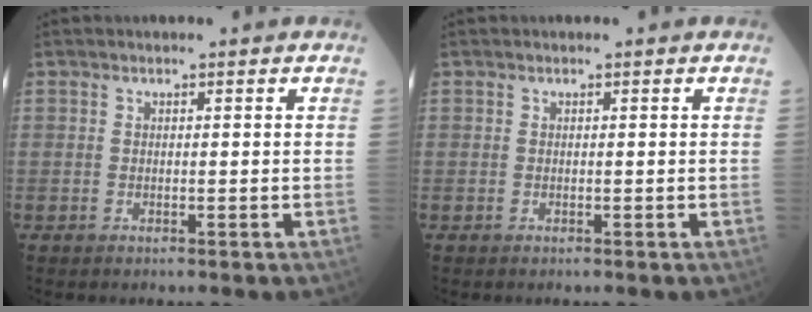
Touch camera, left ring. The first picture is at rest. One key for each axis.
{"total": 0.0}